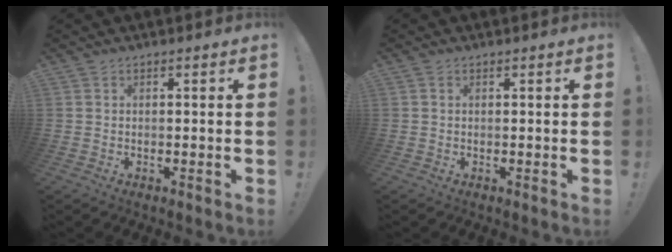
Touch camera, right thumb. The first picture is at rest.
{"total": 0.0}